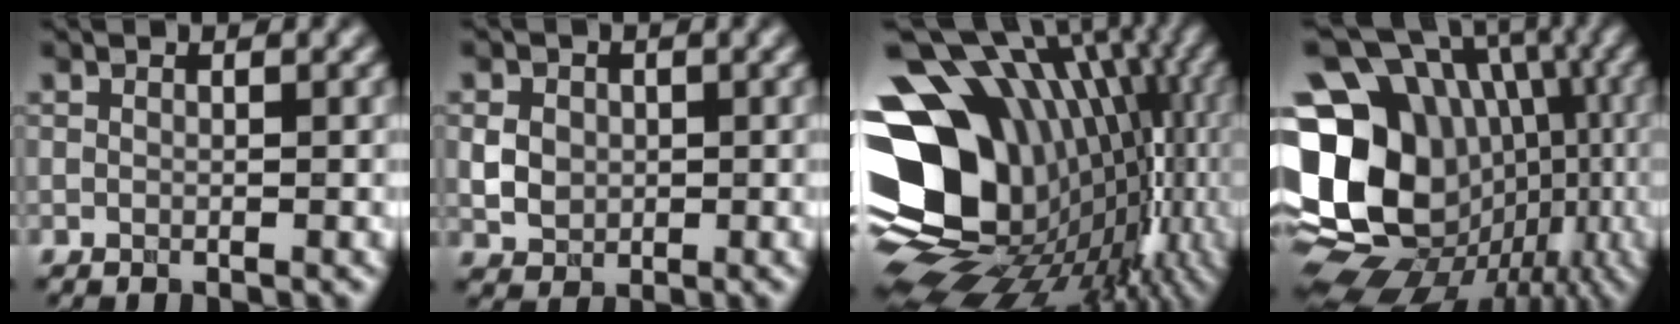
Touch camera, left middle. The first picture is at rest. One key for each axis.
{"total": 2.3, "fx": 0.0, "fy": 2.1, "fz": 1.0, "tx": -0.025, "ty": 0.000, "tz": 0.006}
{"total": 17.7, "fx": -0.4, "fy": 13.5, "fz": 11.5, "tx": -0.174, "ty": 0.009, "tz": 0.029}
{"total": 19.5, "fx": -1.8, "fy": 15.8, "fz": 11.4, "tx": -0.187, "ty": -0.003, "tz": -0.006}